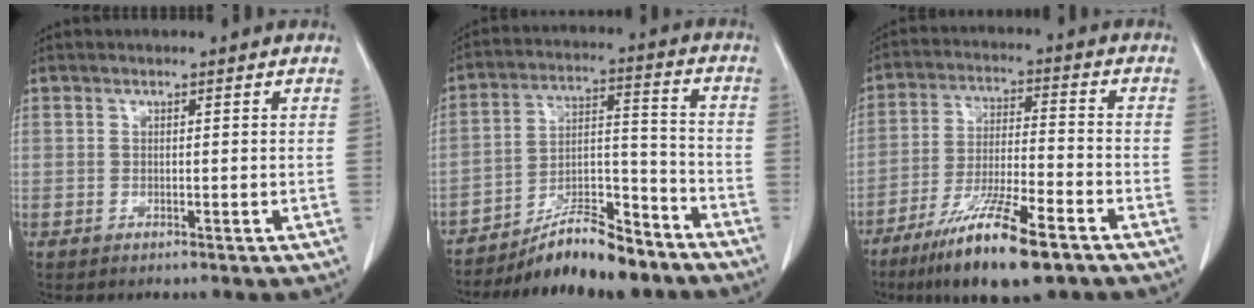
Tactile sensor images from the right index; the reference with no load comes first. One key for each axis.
{"total": 12.4, "fx": -10.5, "fy": 2.7, "fz": 6.0, "tx": -0.091, "ty": 0.024, "tz": -0.178}
{"total": 14.0, "fx": -8.9, "fy": 1.9, "fz": 10.6, "tx": -0.200, "ty": -0.031, "tz": -0.156}